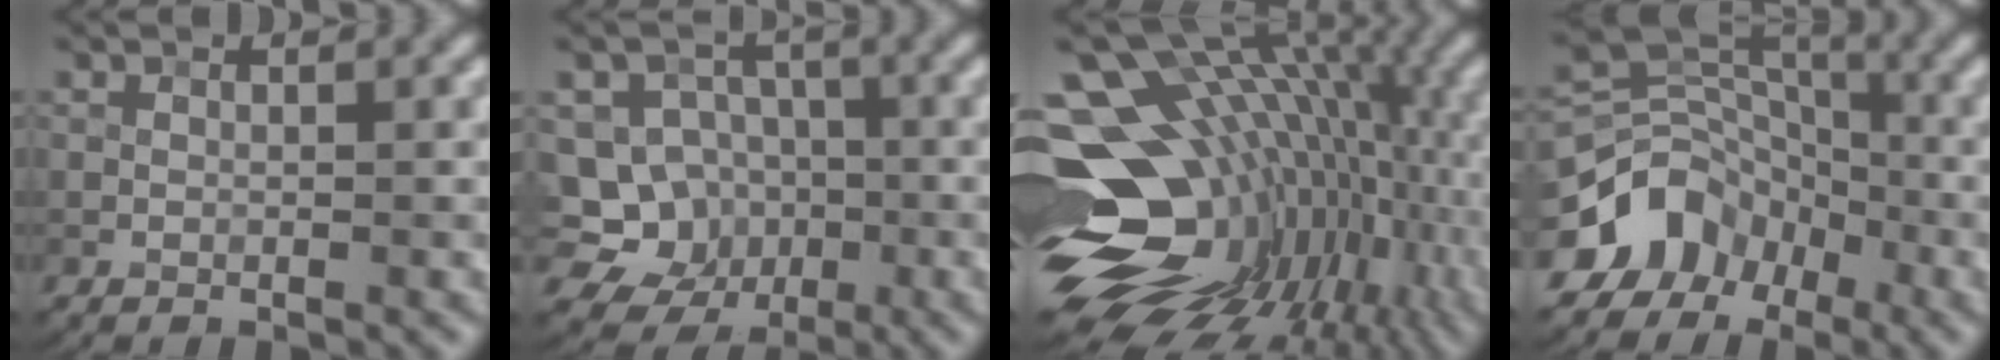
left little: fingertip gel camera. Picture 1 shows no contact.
{"total": 9.7, "force": [-3.4, 8.6, 2.8], "torque": [-0.045, 0.017, -0.073]}
{"total": 19.2, "force": [-0.9, 12.5, 14.6], "torque": [-0.218, 0.003, 0.005]}
{"total": 7.4, "force": [-4.2, 5.4, 2.7], "torque": [-0.032, 0.013, -0.086]}